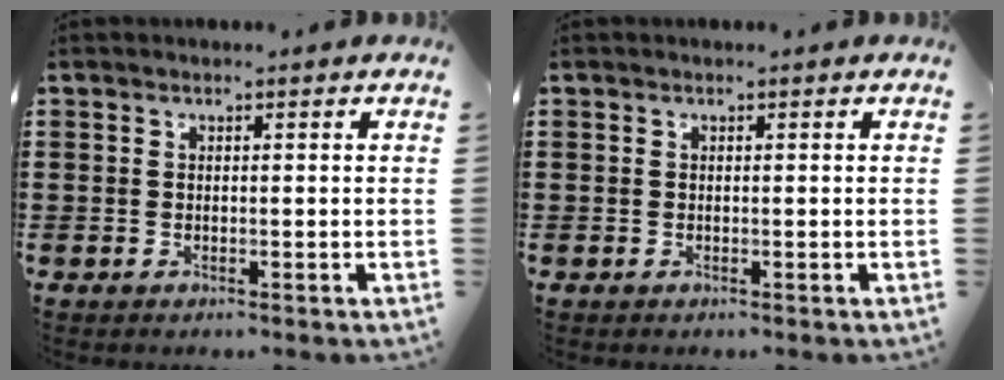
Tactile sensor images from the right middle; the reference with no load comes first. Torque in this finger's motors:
{"motor_torque": [0.45, -0.48, -0.09, 0.02]}